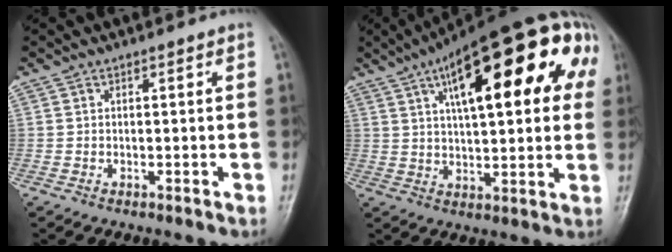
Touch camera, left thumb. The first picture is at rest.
{"total": 25.4, "force": [9.0, 8.8, 22.1], "torque": [-0.304, 0.026, 0.125]}